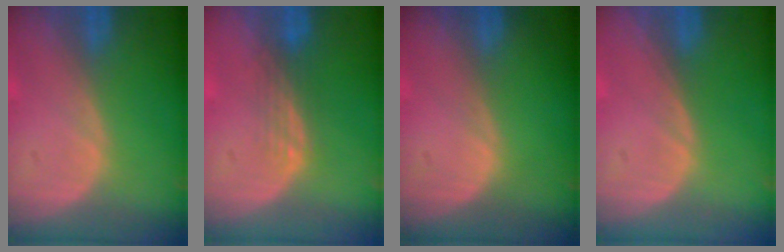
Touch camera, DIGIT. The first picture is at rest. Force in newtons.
{"total": 3.0, "press": 2.5, "slide": 1.7}
{"total": 0.0}
{"total": 0.0}